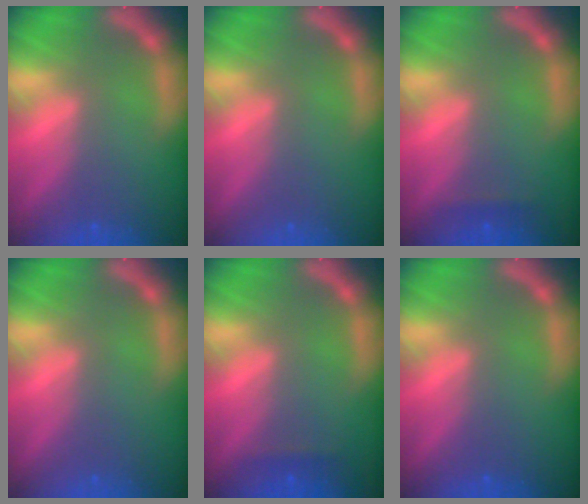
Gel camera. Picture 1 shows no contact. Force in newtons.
{"total": 0.0}
{"total": 0.9}
{"total": 0.0}
{"total": 0.9}
{"total": 0.0}